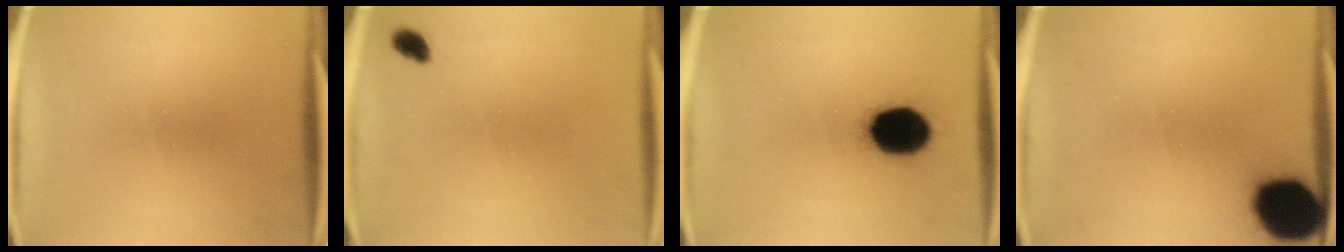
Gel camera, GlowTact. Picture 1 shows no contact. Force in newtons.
{"total": 1.8}
{"total": 17.4}
{"total": 16.8}